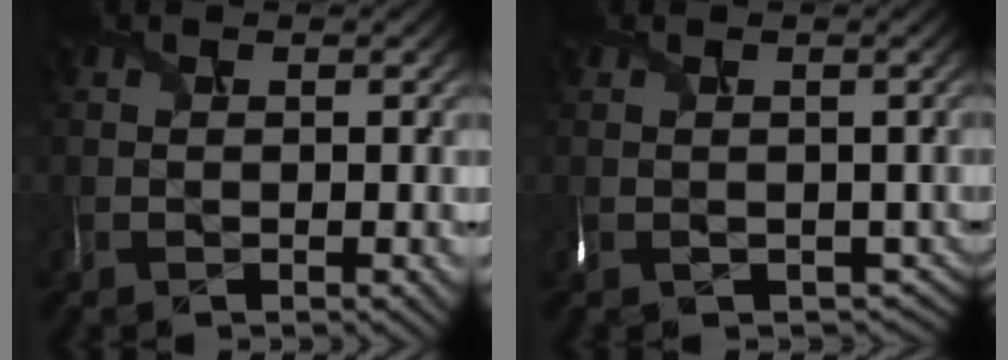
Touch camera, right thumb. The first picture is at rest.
{"total": 2.5, "force": [-0.7, 2.1, 1.3], "torque": [-0.033, -0.016, 0.005]}